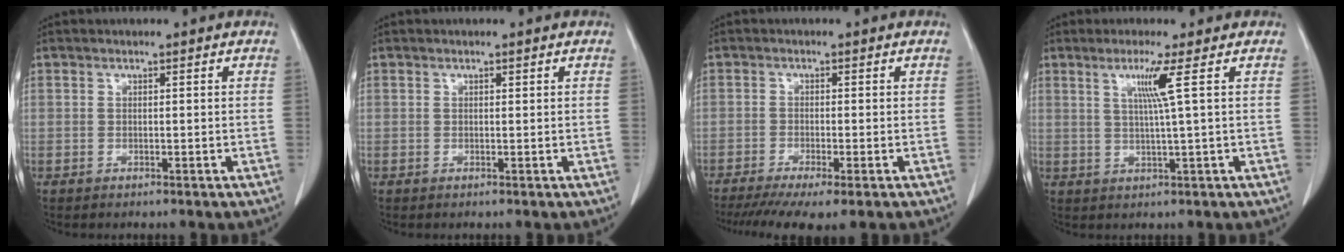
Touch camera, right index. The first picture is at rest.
{"total": 0.0}
{"total": 8.8, "force": [-6.4, 1.1, 5.9], "torque": [-0.091, -0.017, -0.103]}
{"total": 4.4, "force": [1.5, -1.5, 3.8], "torque": [-0.075, -0.007, 0.032]}